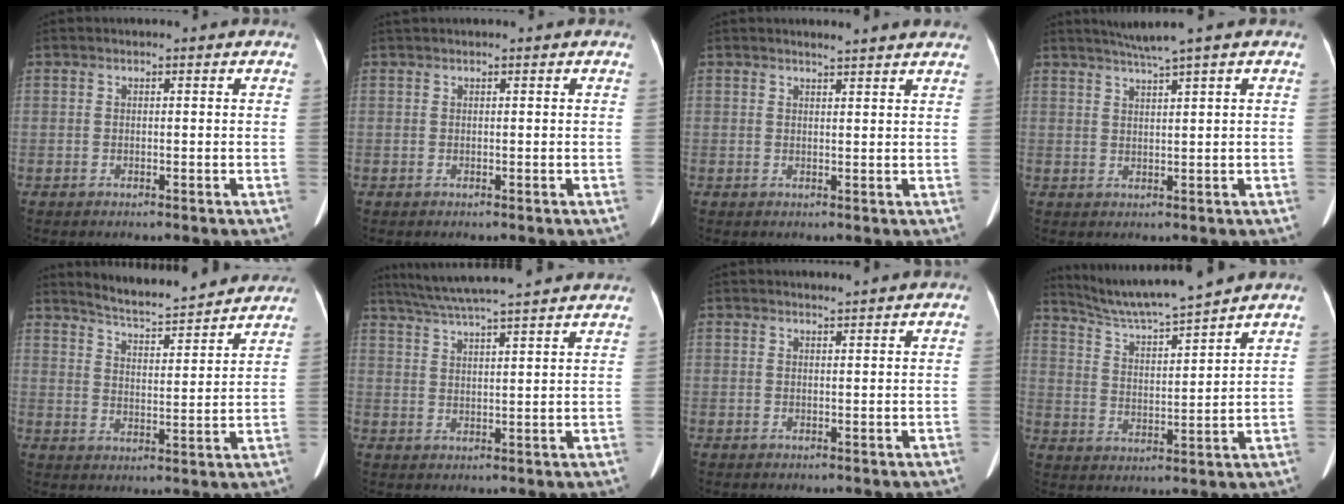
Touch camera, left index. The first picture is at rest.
{"total": 0.8, "force": [0.7, 0.0, 0.3], "torque": [-0.010, 0.021, 0.019]}
{"total": 5.4, "force": [5.0, 0.0, 2.0], "torque": [-0.029, 0.008, 0.051]}
{"total": 3.9, "force": [3.0, -1.3, 2.2], "torque": [-0.043, 0.002, 0.060]}
{"total": 12.4, "force": [11.8, 0.9, 3.6], "torque": [-0.060, 0.005, 0.169]}
{"total": 15.6, "force": [13.8, -0.1, 7.4], "torque": [-0.135, 0.034, 0.196]}
{"total": 1.2, "force": [1.1, -0.4, 0.3], "torque": [-0.004, 0.001, 0.022]}
{"total": 10.8, "force": [10.0, -1.5, 3.7], "torque": [-0.073, 0.005, 0.182]}